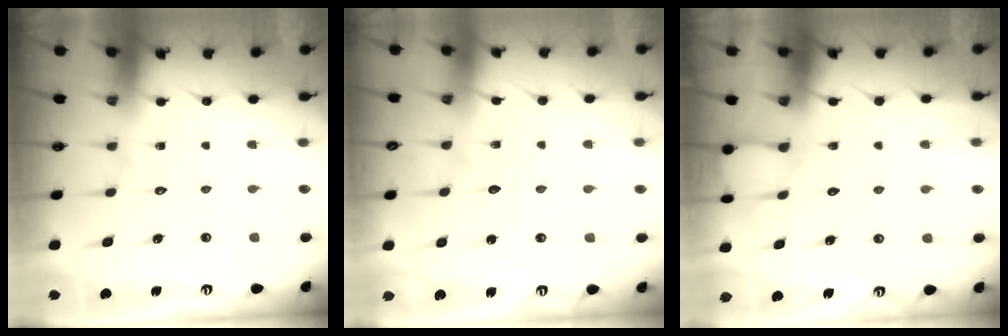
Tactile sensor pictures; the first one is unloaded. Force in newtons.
{"total": 3.8, "press": 3.8, "slide": 0.3}
{"total": 5.0, "press": 5.0, "slide": 0.3}